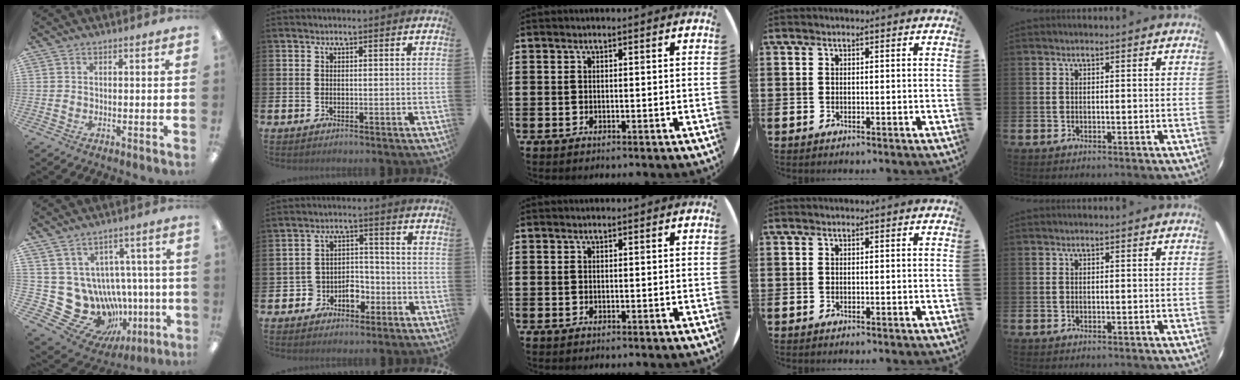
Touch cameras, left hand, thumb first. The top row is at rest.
{"thumb": {"total": 16.8, "force": [-1.7, 14.7, 7.9], "torque": [-0.166, -0.026, 0.025]}, "index": {"total": 4.5, "force": [-2.5, 3.4, 1.5], "torque": [-0.043, 0.008, -0.051]}}